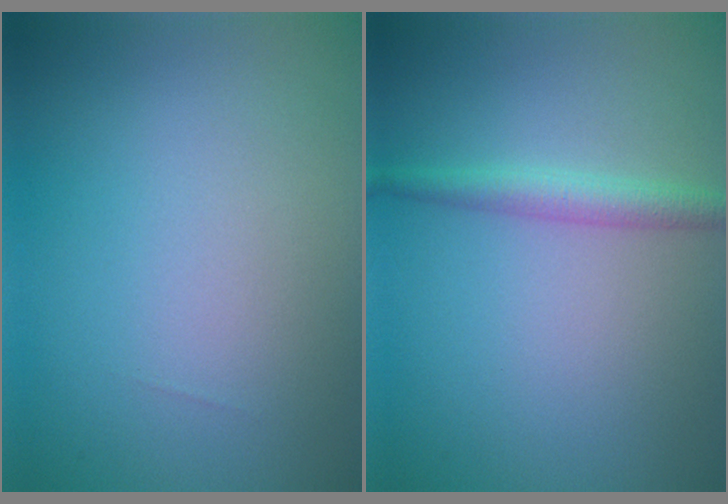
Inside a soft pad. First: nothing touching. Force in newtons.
{"total": 2.1, "press": 2.1, "slide": 0.1}